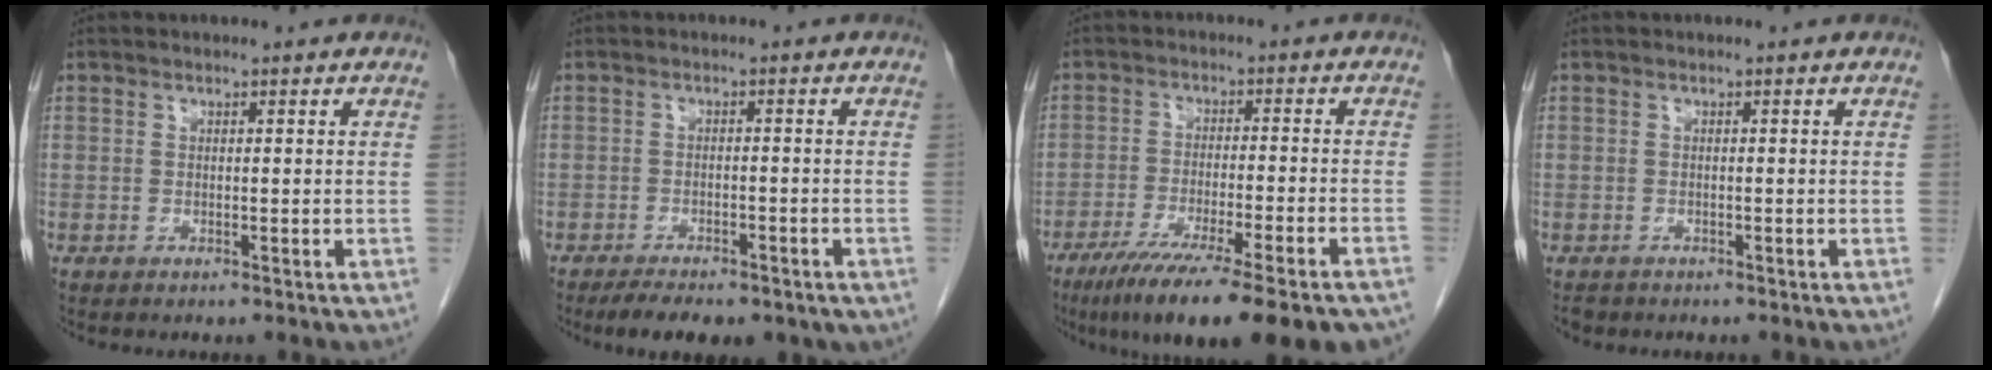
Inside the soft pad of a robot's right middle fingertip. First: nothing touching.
{"total": 8.7, "force": [-6.1, 3.7, 5.0], "torque": [-0.070, -0.001, -0.080]}
{"total": 20.0, "force": [-15.5, 1.5, 12.6], "torque": [-0.136, -0.038, -0.230]}
{"total": 1.3, "force": [-1.0, 0.7, 0.1], "torque": [-0.010, -0.001, -0.015]}